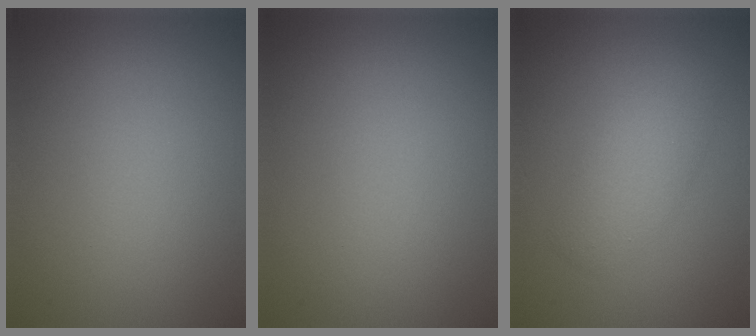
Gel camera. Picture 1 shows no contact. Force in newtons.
{"total": 0.0}
{"total": 2.9, "press": 2.9, "slide": 0.0}